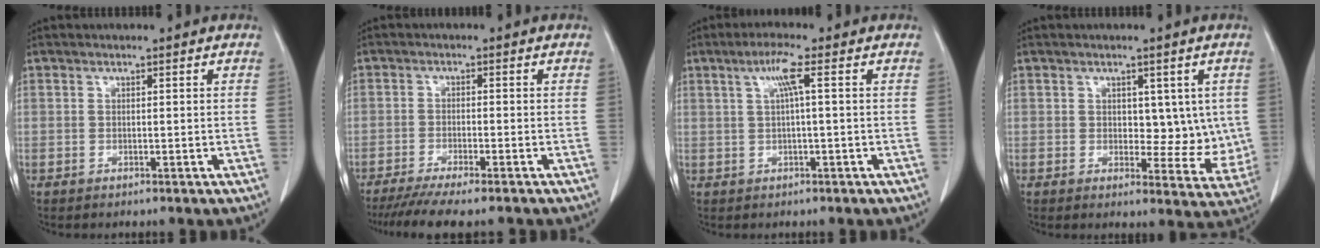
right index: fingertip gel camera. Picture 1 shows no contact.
{"total": 10.1, "force": [-8.6, 0.4, 5.3], "torque": [-0.070, -0.022, -0.132]}
{"total": 3.8, "force": [1.1, -0.4, 3.6], "torque": [-0.074, 0.010, 0.024]}
{"total": 6.6, "force": [1.1, 4.0, 5.1], "torque": [-0.043, -0.004, 0.021]}